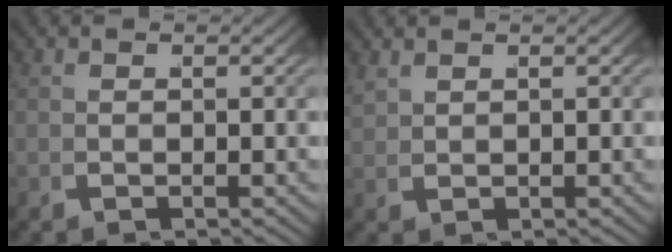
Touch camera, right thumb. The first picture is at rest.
{"total": 1.4, "force": [1.3, -0.1, 0.4], "torque": [-0.003, 0.010, 0.031]}